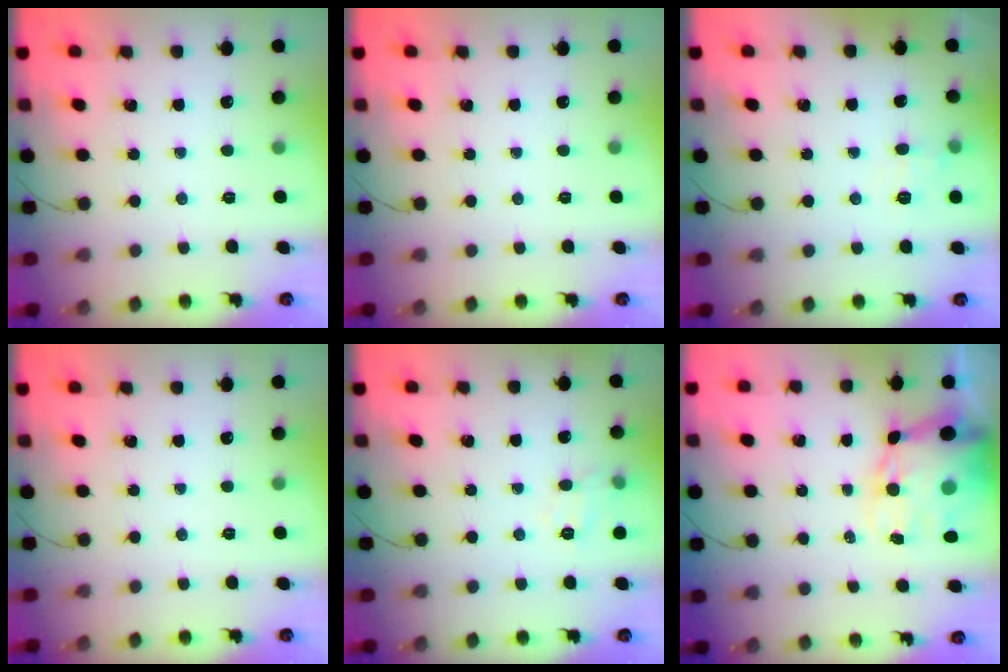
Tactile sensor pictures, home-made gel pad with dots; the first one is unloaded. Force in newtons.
{"total": 0.0}
{"total": 6.2, "press": 6.0, "slide": 1.8}
{"total": 0.0}
{"total": 8.1, "press": 8.1, "slide": 0.9}
{"total": 15.3, "press": 14.9, "slide": 3.5}